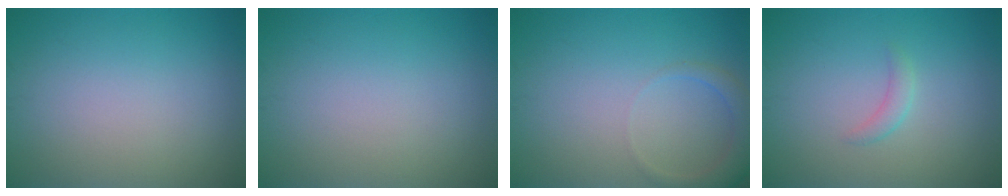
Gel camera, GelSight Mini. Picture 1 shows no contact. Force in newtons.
{"total": 0.0}
{"total": 2.6, "press": 2.6, "slide": 0.2}
{"total": 1.2, "press": 1.1, "slide": 0.0}